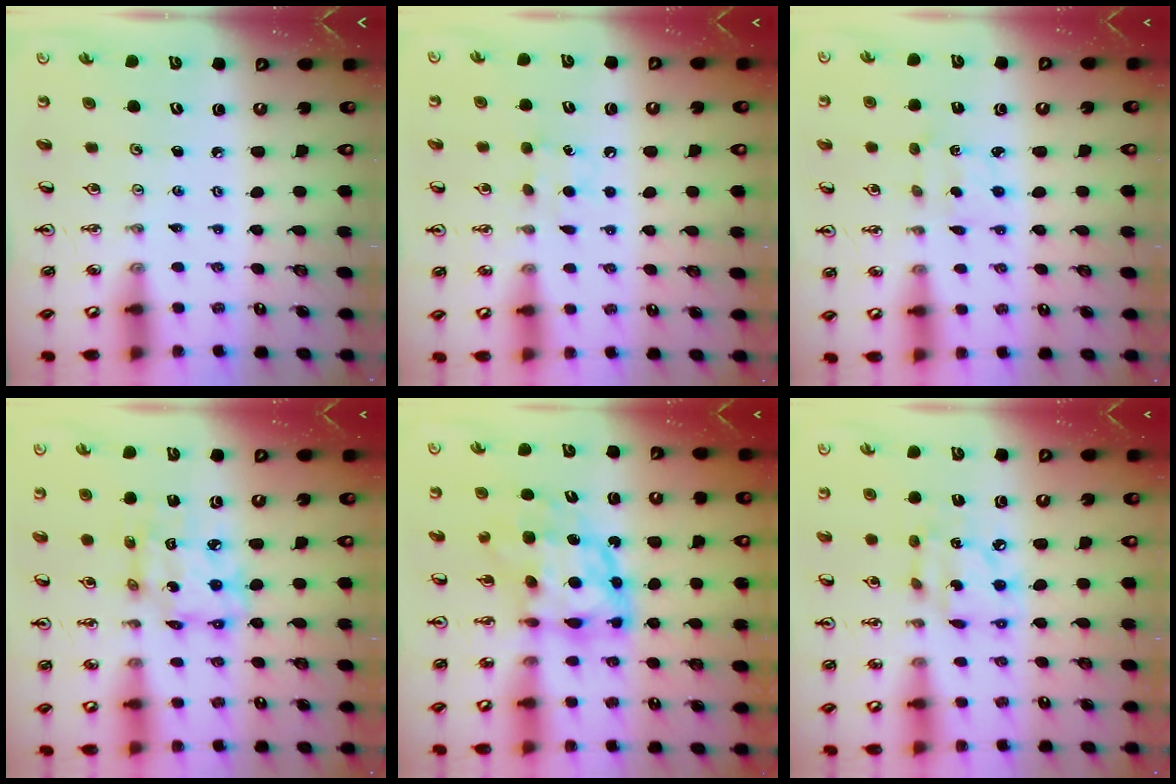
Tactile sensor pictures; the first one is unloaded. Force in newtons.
{"total": 7.2, "press": 7.2, "slide": 0.9}
{"total": 1.7, "press": 1.5, "slide": 0.7}
{"total": 12.4, "press": 12.3, "slide": 1.1}
{"total": 10.8, "press": 10.7, "slide": 1.0}
{"total": 10.6, "press": 10.5, "slide": 1.1}